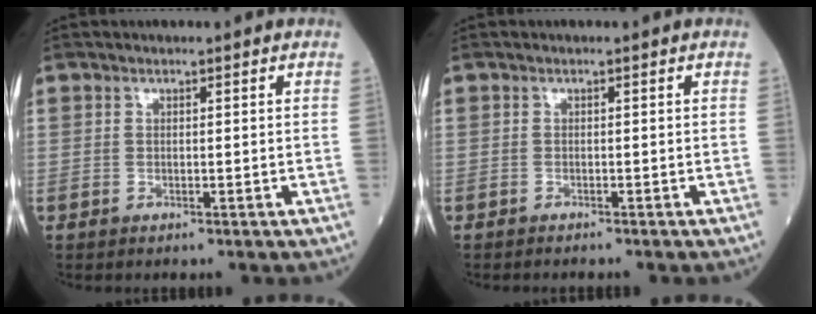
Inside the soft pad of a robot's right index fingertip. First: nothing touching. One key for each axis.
{"total": 1.2, "fx": -1.1, "fy": 0.0, "fz": 0.4, "tx": -0.007, "ty": 0.000, "tz": -0.014}